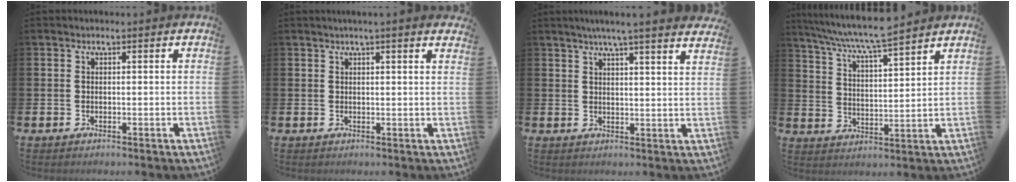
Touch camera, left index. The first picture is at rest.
{"total": 1.5, "force": [1.3, -0.3, 0.6], "torque": [-0.008, -0.001, 0.023]}
{"total": 5.0, "force": [4.6, -0.7, 1.8], "torque": [-0.045, -0.018, 0.080]}
{"total": 7.4, "force": [7.0, 0.2, 2.4], "torque": [-0.076, -0.041, 0.123]}